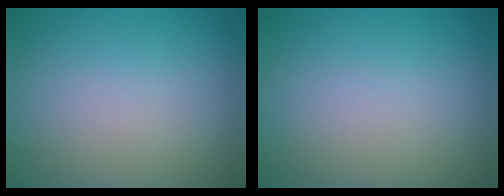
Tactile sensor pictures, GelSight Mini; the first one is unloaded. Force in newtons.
{"total": 0.0}